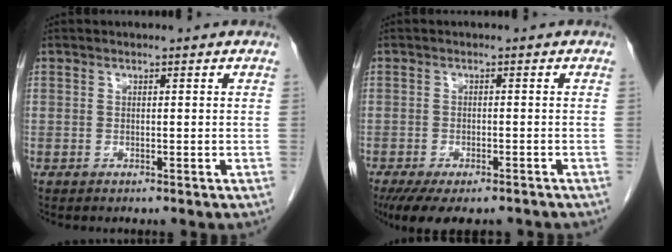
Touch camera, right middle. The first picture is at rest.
{"total": 10.8, "force": [-8.4, 3.7, 5.6], "torque": [-0.091, -0.012, -0.117]}